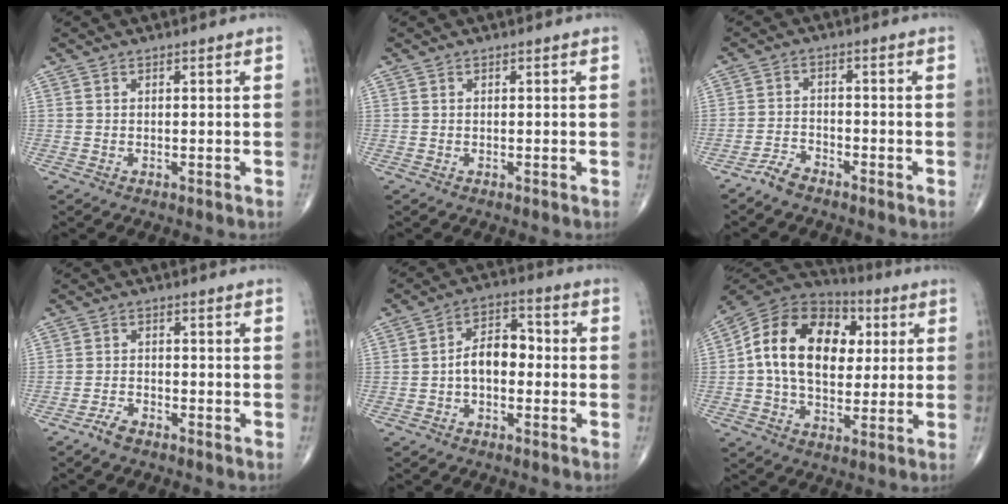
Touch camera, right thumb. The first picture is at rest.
{"total": 0.0}
{"total": 3.4, "force": [-3.0, 1.1, 1.1], "torque": [-0.025, 0.012, -0.062]}
{"total": 2.8, "force": [-2.3, 1.0, 1.3], "torque": [-0.031, 0.012, -0.044]}
{"total": 7.8, "force": [-1.1, 4.9, 6.0], "torque": [-0.083, 0.033, -0.031]}
{"total": 19.6, "force": [2.8, 13.2, 14.3], "torque": [-0.227, 0.019, 0.041]}